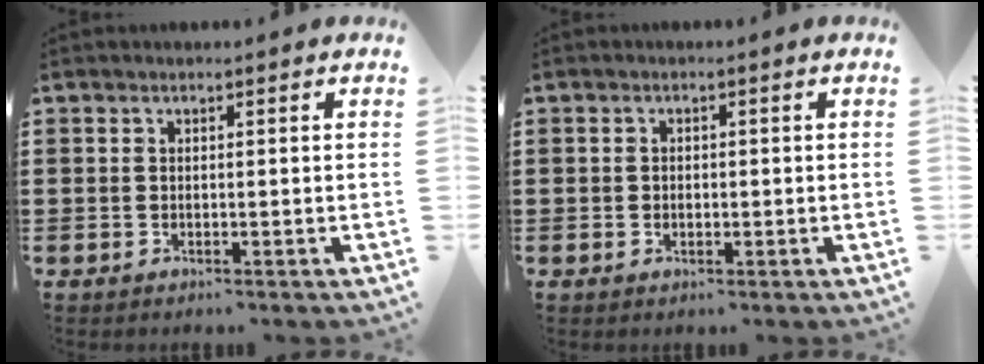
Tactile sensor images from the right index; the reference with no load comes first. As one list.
[{"total": 0.7, "force": [-0.1, 0.6, 0.4], "torque": [-0.009, 0.003, -0.002]}]